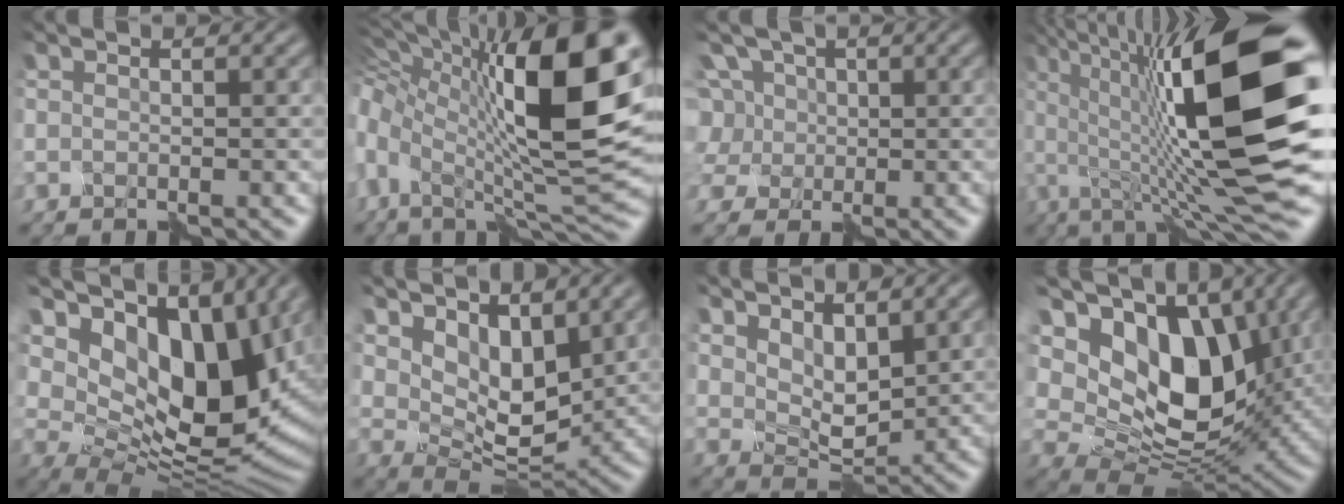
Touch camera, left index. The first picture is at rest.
{"total": 15.6, "force": [4.1, 6.1, 13.7], "torque": [-0.248, 0.002, 0.072]}
{"total": 6.5, "force": [2.1, 5.5, 2.7], "torque": [-0.048, 0.040, 0.018]}
{"total": 16.5, "force": [2.0, 3.8, 16.0], "torque": [-0.246, 0.022, 0.031]}
{"total": 15.3, "force": [6.3, 8.6, 10.9], "torque": [-0.177, 0.009, 0.120]}
{"total": 4.7, "force": [3.0, 2.5, 2.5], "torque": [-0.049, -0.012, 0.055]}
{"total": 3.4, "force": [2.2, 1.8, 1.8], "torque": [-0.038, -0.006, 0.047]}
{"total": 13.7, "force": [4.4, 8.6, 9.8], "torque": [-0.173, 0.007, 0.084]}